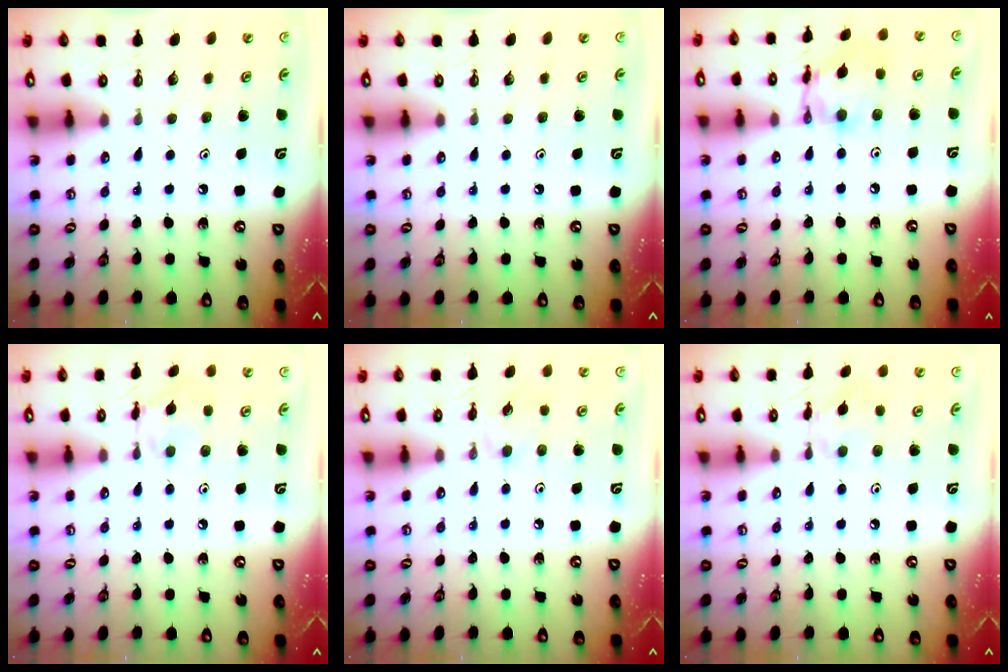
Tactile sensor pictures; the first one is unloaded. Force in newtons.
{"total": 0.0}
{"total": 12.0, "press": 12.0, "slide": 0.9}
{"total": 6.9, "press": 6.8, "slide": 0.4}
{"total": 1.7, "press": 1.7, "slide": 0.4}
{"total": 2.4, "press": 2.4, "slide": 0.2}